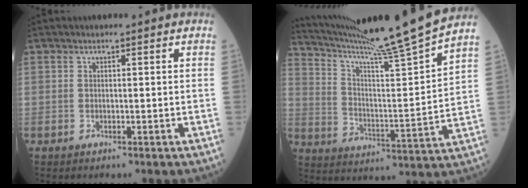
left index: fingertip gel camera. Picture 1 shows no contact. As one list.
[{"total": 19.7, "force": [17.4, -3.4, 8.5], "torque": [-0.152, -0.054, 0.262]}]